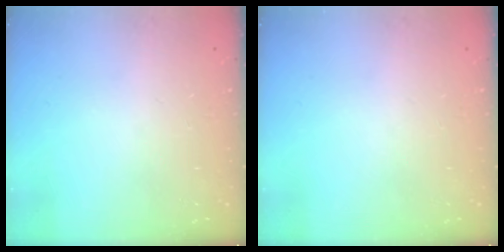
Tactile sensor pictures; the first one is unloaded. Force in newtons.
{"total": 0.0}